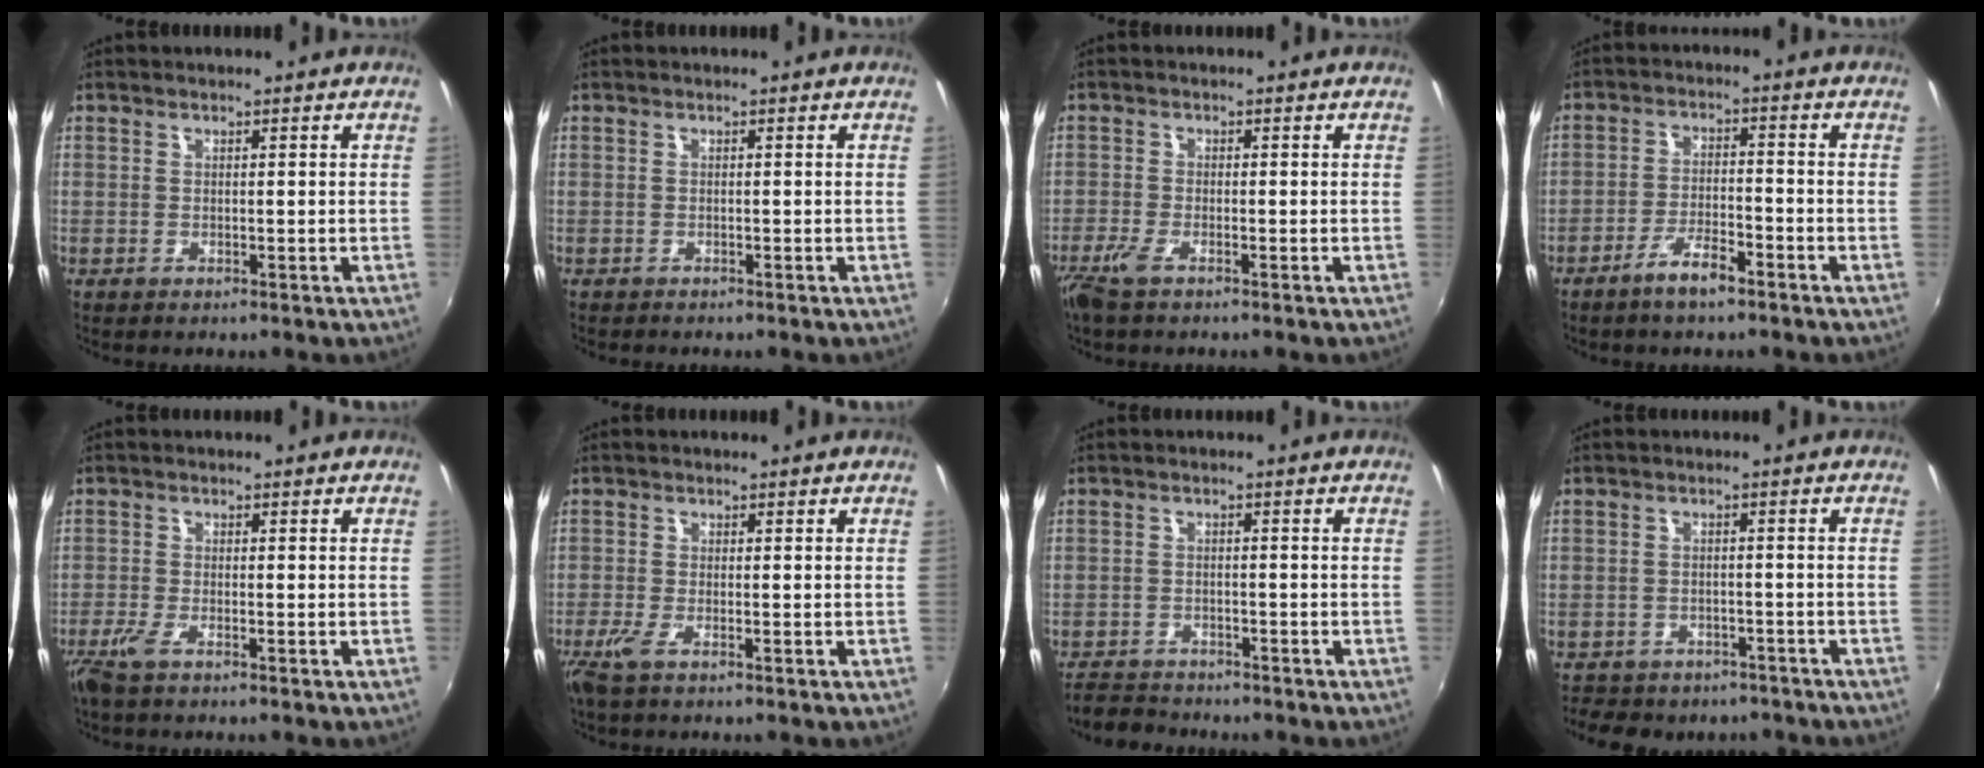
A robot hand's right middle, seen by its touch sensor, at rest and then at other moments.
{"total": 0.8, "force": [-0.8, 0.3, 0.1], "torque": [-0.007, 0.000, -0.011]}
{"total": 3.3, "force": [-2.3, 0.4, 2.3], "torque": [-0.057, -0.011, -0.046]}
{"total": 5.8, "force": [-4.2, 1.3, 3.7], "torque": [-0.083, 0.001, -0.073]}
{"total": 3.2, "force": [-2.3, 0.5, 2.1], "torque": [-0.054, -0.010, -0.046]}
{"total": 2.7, "force": [-1.7, 0.1, 2.0], "torque": [-0.048, -0.011, -0.036]}
{"total": 4.9, "force": [-4.6, 1.4, 0.5], "torque": [-0.032, -0.004, -0.084]}
{"total": 10.9, "force": [-8.6, 5.5, 3.9], "torque": [-0.093, -0.004, -0.115]}